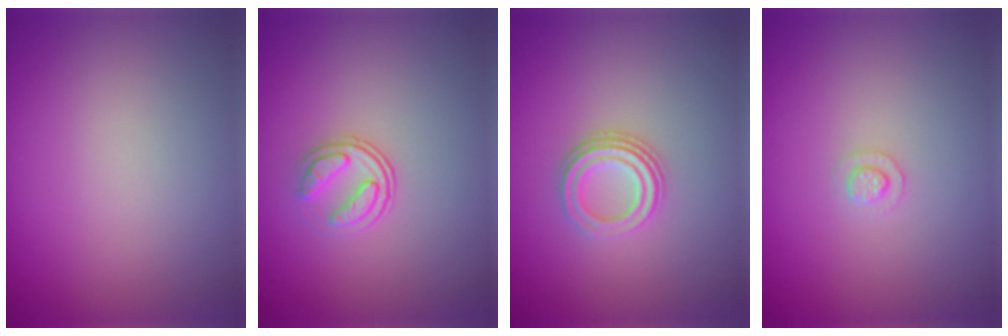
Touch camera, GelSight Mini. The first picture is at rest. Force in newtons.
{"total": 2.3, "press": 1.7, "slide": 1.6}
{"total": 2.9, "press": 2.2, "slide": 2.0}
{"total": 1.0, "press": 1.0, "slide": 0.2}